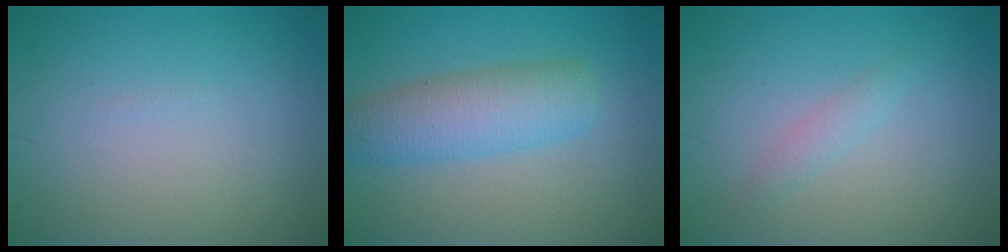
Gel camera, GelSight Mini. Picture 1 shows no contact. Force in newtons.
{"total": 5.1, "press": 5.1, "slide": 0.2}
{"total": 1.2, "press": 1.2, "slide": 0.1}